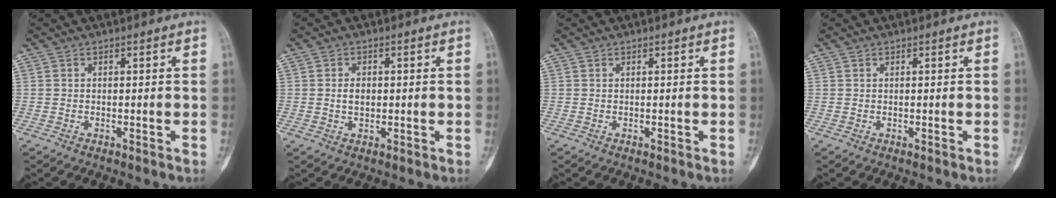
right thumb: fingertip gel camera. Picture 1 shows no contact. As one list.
[{"total": 2.4, "force": [0.1, 1.6, 1.8], "torque": [-0.023, 0.001, 0.002]}, {"total": 0.0}, {"total": 0.0}]